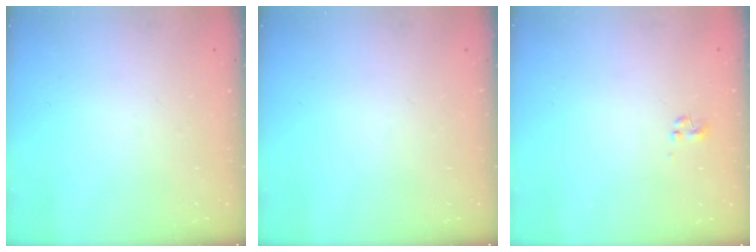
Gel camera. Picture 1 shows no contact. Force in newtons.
{"total": 0.0}
{"total": 0.0}